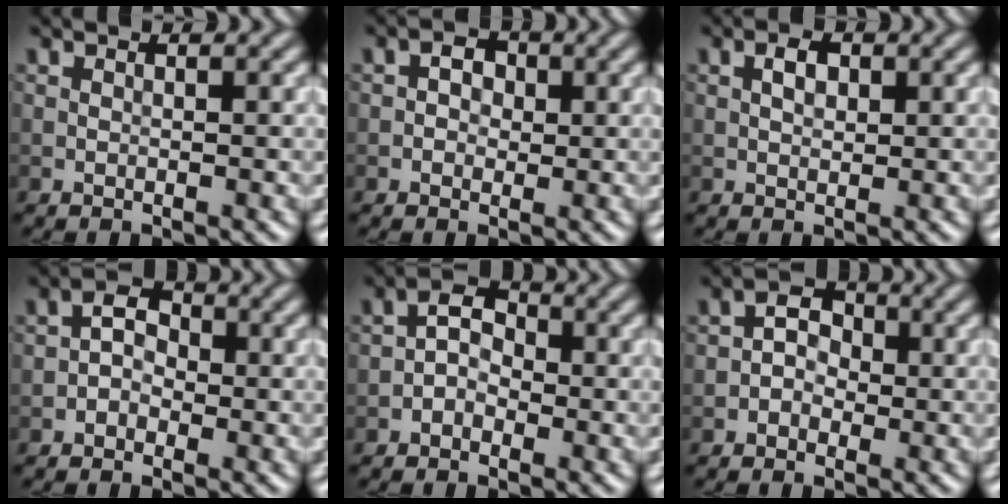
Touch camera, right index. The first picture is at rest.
{"total": 1.9, "force": [0.1, 1.6, 1.1], "torque": [-0.003, 0.002, -0.010]}
{"total": 1.6, "force": [0.3, 1.0, 1.3], "torque": [-0.020, 0.003, 0.004]}
{"total": 2.1, "force": [-0.7, 1.6, 1.2], "torque": [-0.016, 0.008, -0.019]}
{"total": 2.3, "force": [-1.0, 1.6, 1.4], "torque": [-0.019, 0.010, -0.024]}
{"total": 2.1, "force": [-0.6, 1.7, 1.1], "torque": [-0.012, 0.008, -0.017]}